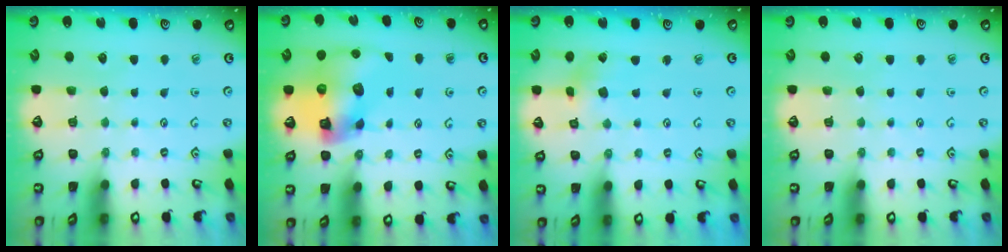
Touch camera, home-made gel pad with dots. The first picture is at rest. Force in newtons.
{"total": 13.8, "press": 13.6, "slide": 2.3}
{"total": 3.1, "press": 3.1, "slide": 0.4}
{"total": 0.0}